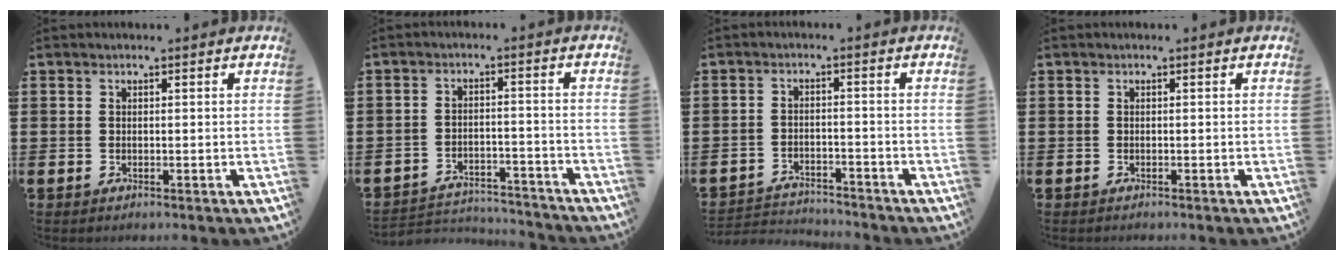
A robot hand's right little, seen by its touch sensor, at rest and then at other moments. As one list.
[{"total": 3.4, "force": [-3.4, 0.6, 0.3], "torque": [-0.010, 0.006, -0.074]}, {"total": 2.6, "force": [-2.5, 0.3, -0.1], "torque": [-0.005, 0.003, -0.056]}, {"total": 0.0}]